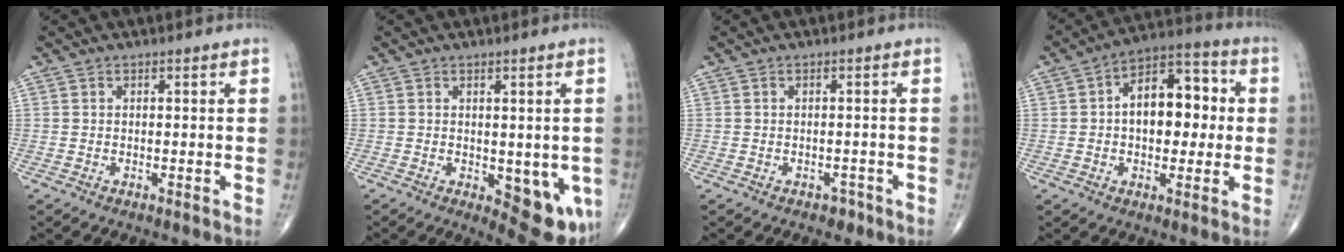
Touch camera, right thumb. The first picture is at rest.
{"total": 9.5, "force": [-2.3, 4.4, 8.1], "torque": [-0.072, -0.016, -0.018]}
{"total": 1.5, "force": [-1.0, 1.0, 0.5], "torque": [0.000, 0.005, -0.013]}
{"total": 13.8, "force": [1.1, 8.3, 10.9], "torque": [-0.121, 0.026, 0.007]}